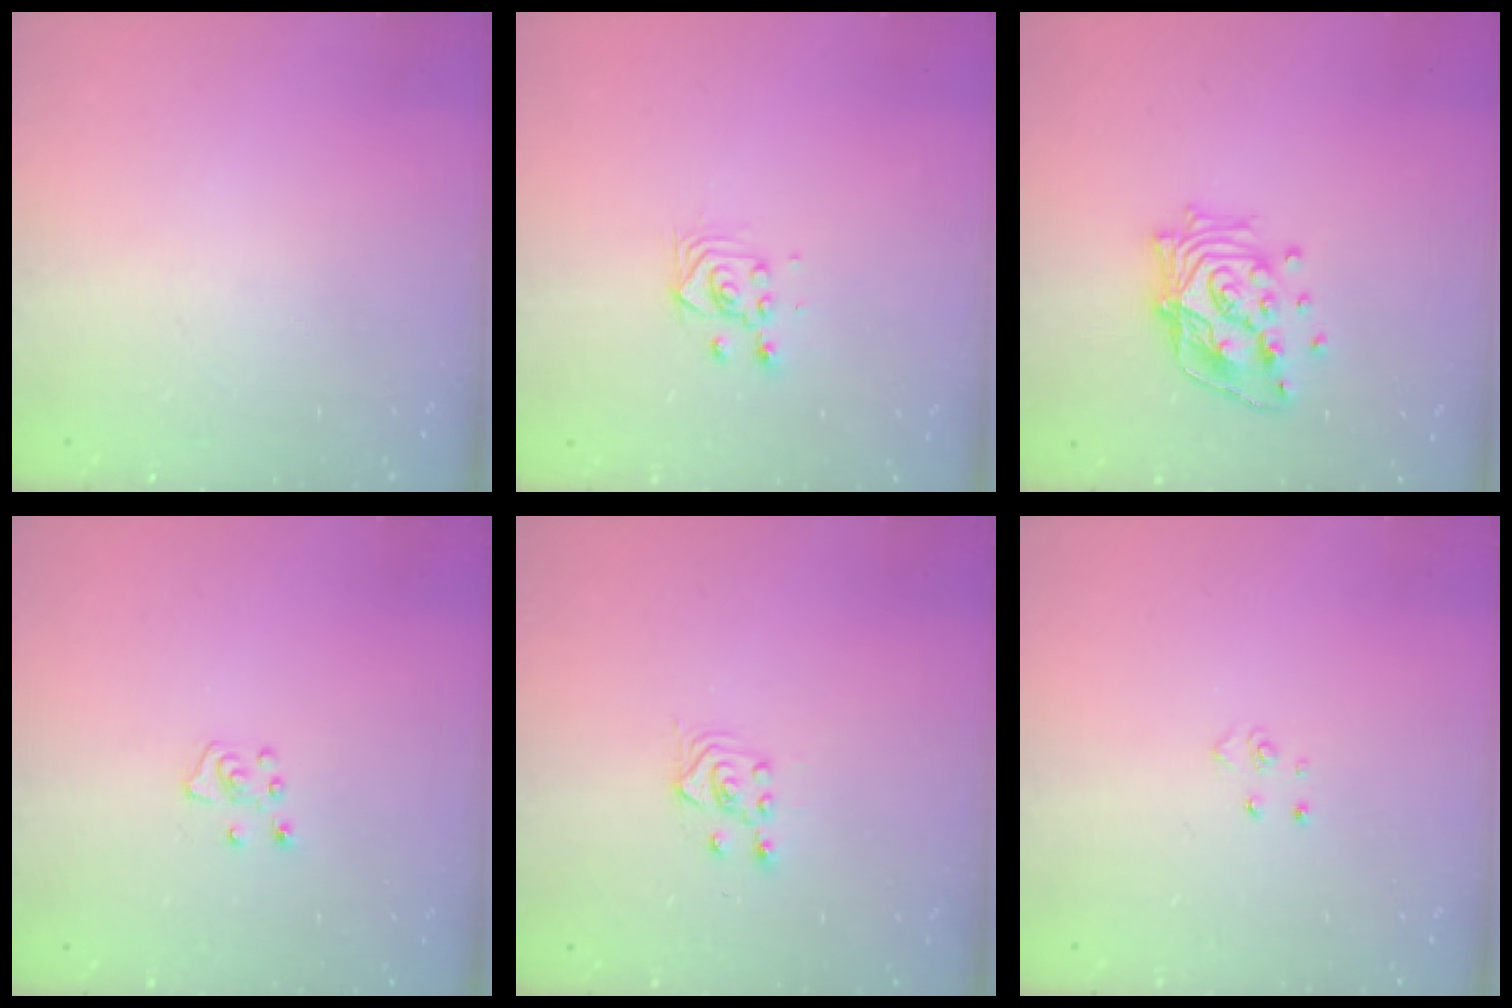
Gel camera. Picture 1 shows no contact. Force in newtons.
{"total": 3.3, "press": 3.2, "slide": 0.7}
{"total": 15.0, "press": 14.8, "slide": 1.9}
{"total": 5.0, "press": 5.0, "slide": 0.5}
{"total": 3.3, "press": 2.9, "slide": 1.5}
{"total": 2.6, "press": 2.6, "slide": 0.3}